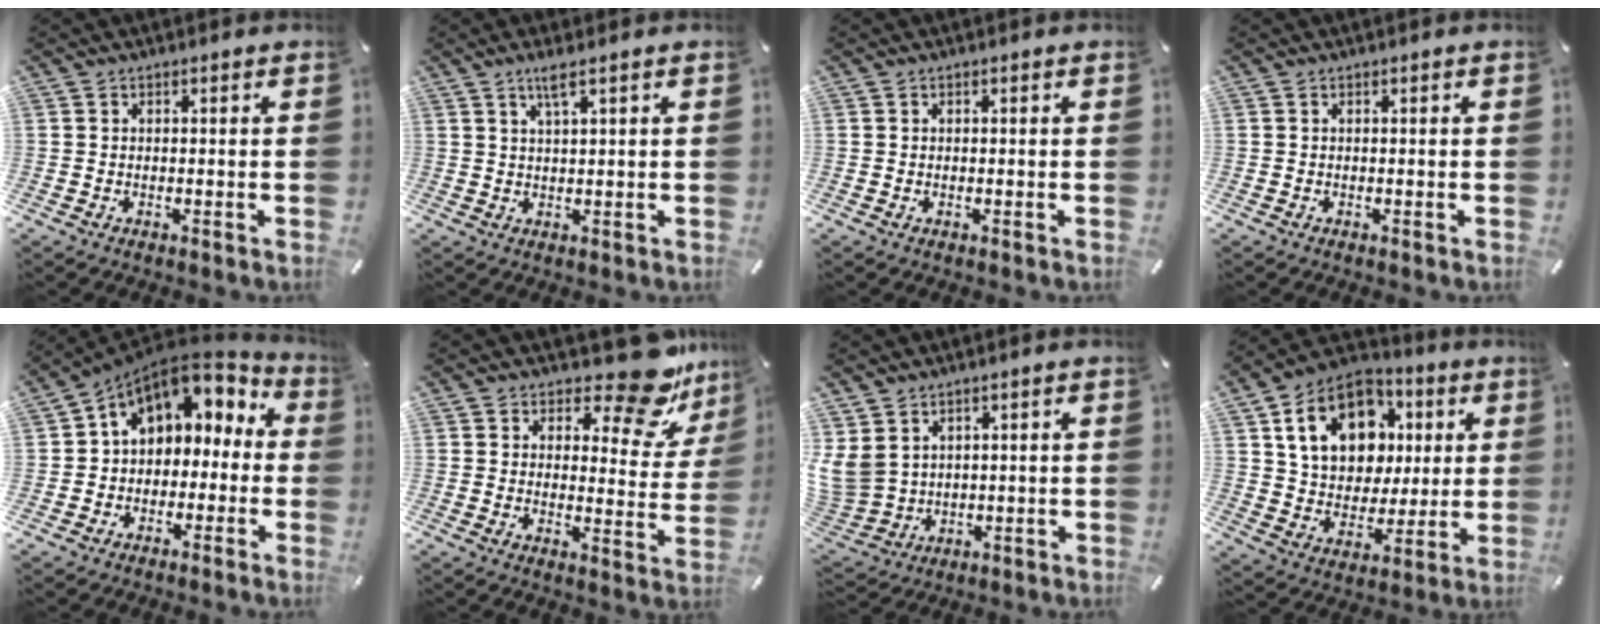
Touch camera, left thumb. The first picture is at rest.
{"total": 3.7, "force": [2.3, 0.3, 2.8], "torque": [-0.061, 0.002, 0.039]}
{"total": 0.0}
{"total": 0.0}
{"total": 7.8, "force": [3.6, 6.3, 2.9], "torque": [-0.054, -0.028, 0.069]}
{"total": 14.6, "force": [10.9, 5.4, 8.1], "torque": [-0.104, -0.088, 0.179]}
{"total": 8.1, "force": [3.5, 6.9, 2.6], "torque": [-0.093, -0.017, 0.070]}
{"total": 17.0, "force": [6.2, 13.3, 8.6], "torque": [-0.153, -0.011, 0.120]}